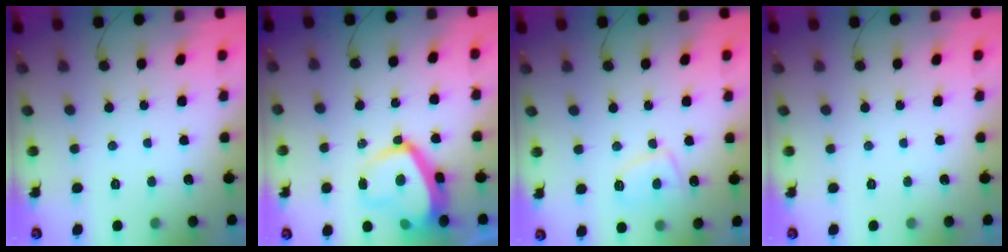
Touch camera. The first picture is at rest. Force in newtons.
{"total": 11.5, "press": 11.5, "slide": 1.0}
{"total": 6.7, "press": 6.6, "slide": 1.1}
{"total": 0.0}